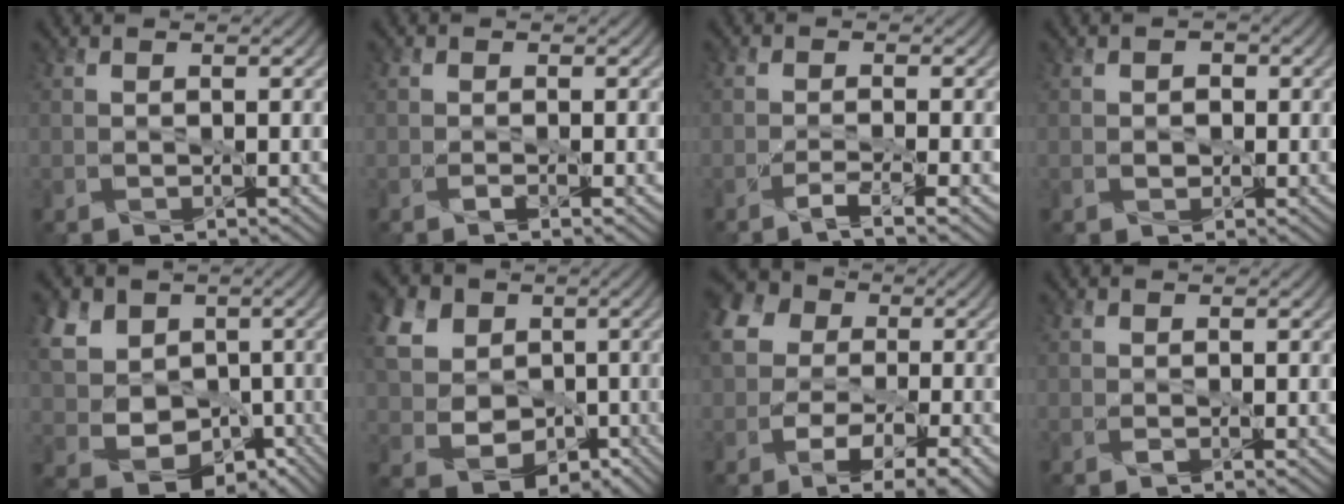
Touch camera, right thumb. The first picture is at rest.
{"total": 1.3, "force": [-0.5, 0.5, 1.1], "torque": [-0.024, -0.002, -0.014]}
{"total": 2.5, "force": [-1.8, -0.1, 1.7], "torque": [-0.035, 0.005, -0.040]}
{"total": 1.2, "force": [-0.3, 1.0, 0.5], "torque": [-0.012, -0.001, -0.010]}
{"total": 11.4, "force": [0.9, 9.6, 6.0], "torque": [-0.164, 0.003, 0.012]}
{"total": 9.9, "force": [1.2, 8.2, 5.3], "torque": [-0.167, 0.006, 0.022]}
{"total": 13.6, "force": [-3.0, 9.6, 9.1], "torque": [-0.165, -0.011, -0.050]}
{"total": 0.8, "force": [0.0, 0.5, 0.6], "torque": [-0.011, 0.002, -0.005]}